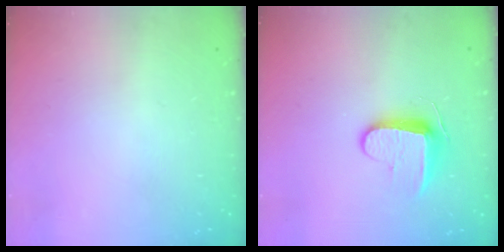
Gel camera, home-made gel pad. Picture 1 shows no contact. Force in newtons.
{"total": 8.7, "press": 8.7, "slide": 0.9}